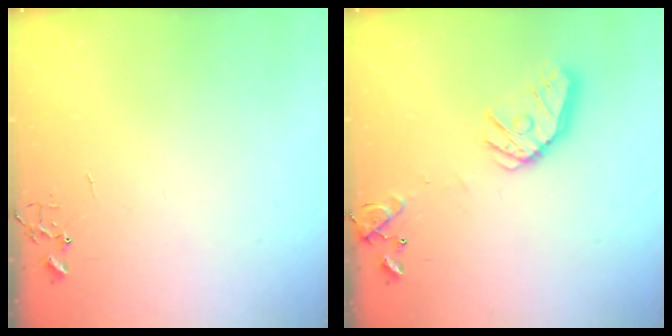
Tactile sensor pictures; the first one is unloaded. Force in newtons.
{"total": 15.8, "press": 15.5, "slide": 2.5}